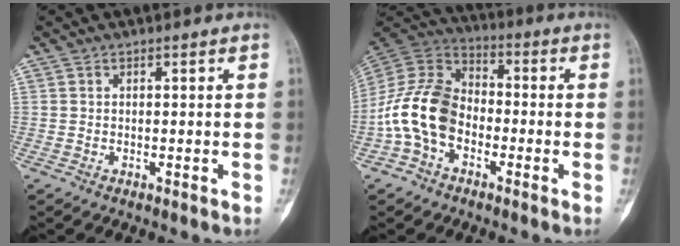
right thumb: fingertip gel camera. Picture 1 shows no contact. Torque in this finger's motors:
{"motor_torque": [0.62, 0.25, 1.31, -0.39, 0.20]}